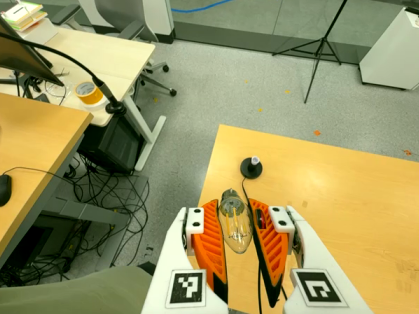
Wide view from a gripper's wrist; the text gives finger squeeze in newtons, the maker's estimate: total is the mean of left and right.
{"total": 19.2, "left": 21.4, "right": 16.9}